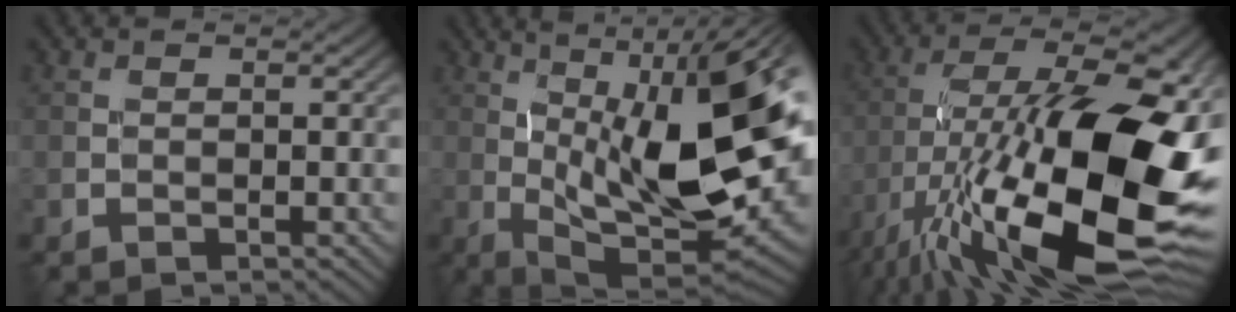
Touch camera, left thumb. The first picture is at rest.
{"total": 17.5, "force": [1.4, 6.3, 16.3], "torque": [-0.262, 0.012, 0.028]}
{"total": 21.5, "force": [-5.8, 8.6, 18.9], "torque": [-0.324, -0.003, -0.105]}